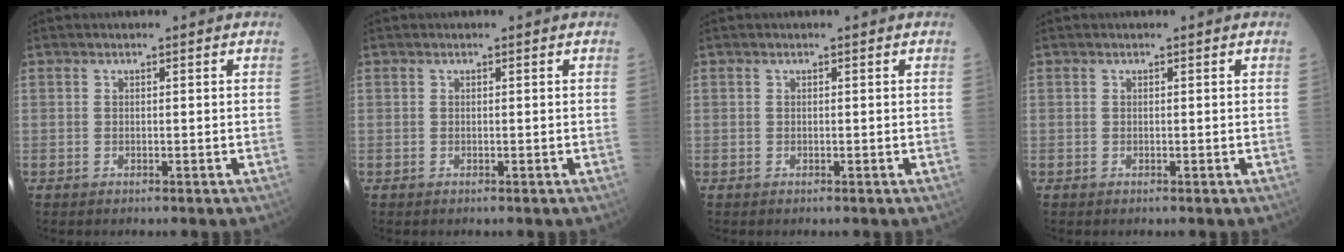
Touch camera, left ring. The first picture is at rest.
{"total": 0.0}
{"total": 0.0}
{"total": 0.0}